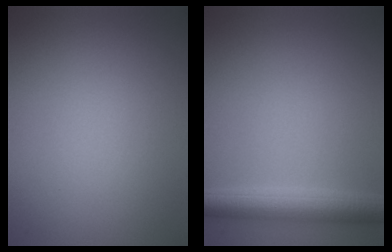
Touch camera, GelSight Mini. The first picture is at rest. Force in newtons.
{"total": 4.1, "press": 4.1, "slide": 0.1}